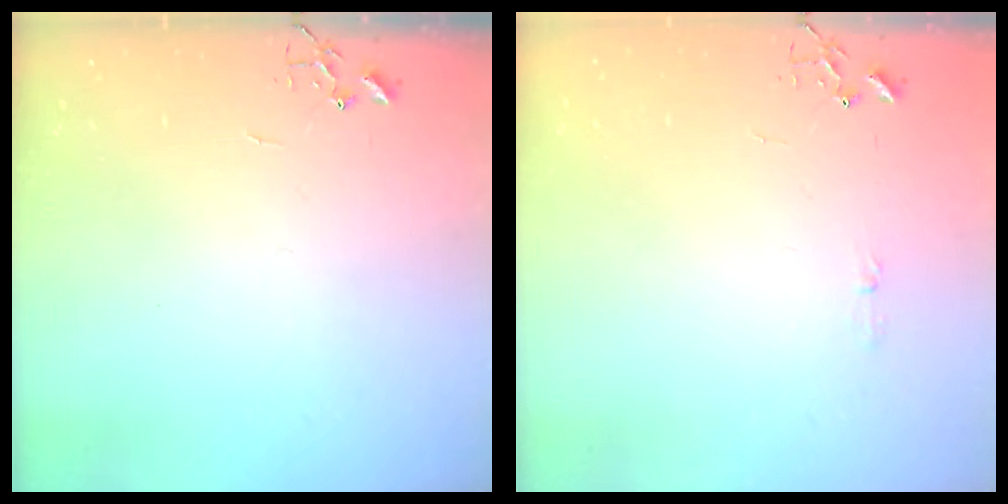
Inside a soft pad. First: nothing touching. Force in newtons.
{"total": 3.3, "press": 3.2, "slide": 0.4}